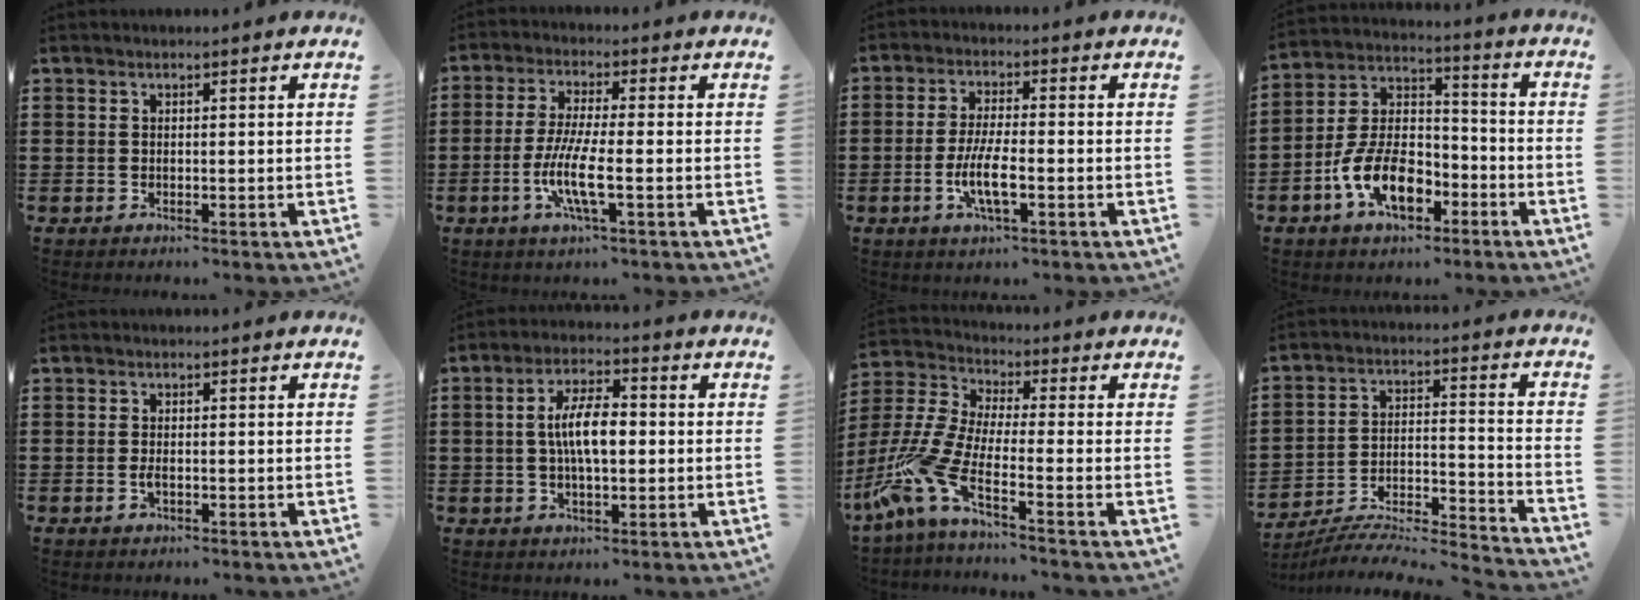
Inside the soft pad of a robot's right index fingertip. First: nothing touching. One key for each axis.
{"total": 7.5, "fx": -2.3, "fy": 1.1, "fz": 7.1, "tx": -0.154, "ty": -0.015, "tz": -0.049}
{"total": 6.1, "fx": -2.0, "fy": 1.4, "fz": 5.6, "tx": -0.121, "ty": -0.010, "tz": -0.041}
{"total": 11.1, "fx": -5.2, "fy": 5.9, "fz": 7.8, "tx": -0.176, "ty": 0.007, "tz": -0.096}
{"total": 1.6, "fx": -0.6, "fy": 0.6, "fz": 1.3, "tx": -0.034, "ty": -0.005, "tz": -0.014}
{"total": 7.0, "fx": 0.0, "fy": 2.5, "fz": 6.5, "tx": -0.127, "ty": 0.005, "tz": -0.003}
{"total": 8.6, "fx": -4.8, "fy": 2.3, "fz": 6.8, "tx": -0.200, "ty": -0.029, "tz": -0.110}
{"total": 5.9, "fx": -5.5, "fy": 0.8, "fz": 1.9, "tx": -0.035, "ty": -0.009, "tz": -0.112}